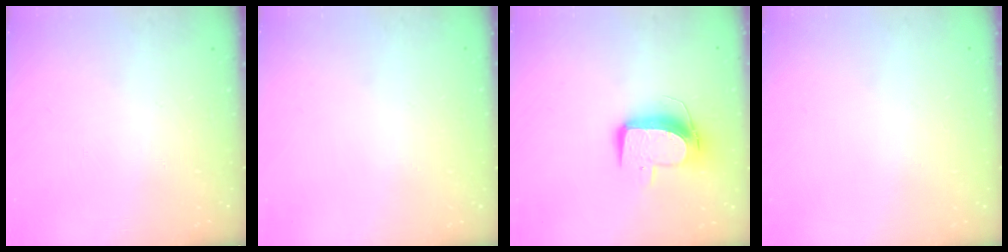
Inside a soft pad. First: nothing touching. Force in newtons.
{"total": 0.0}
{"total": 11.1, "press": 11.0, "slide": 1.2}
{"total": 0.0}